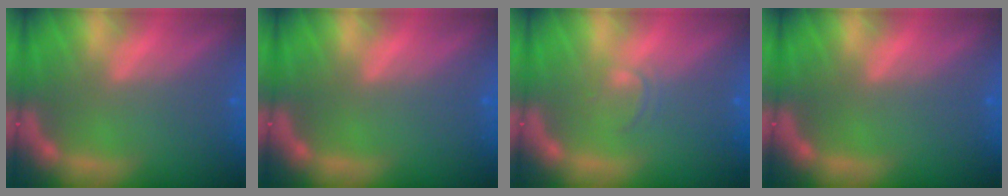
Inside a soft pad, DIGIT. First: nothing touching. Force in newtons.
{"total": 0.0}
{"total": 1.4}
{"total": 0.0}